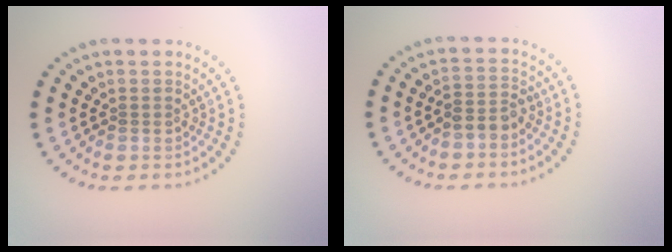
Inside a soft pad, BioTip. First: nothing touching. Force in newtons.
{"total": 2.2, "press": 2.0, "slide": 0.9}